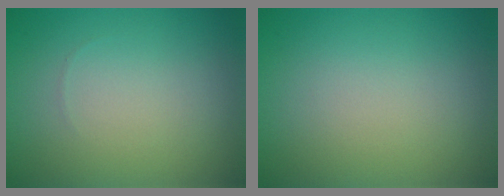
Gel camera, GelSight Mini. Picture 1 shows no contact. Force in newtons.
{"total": 0.0}